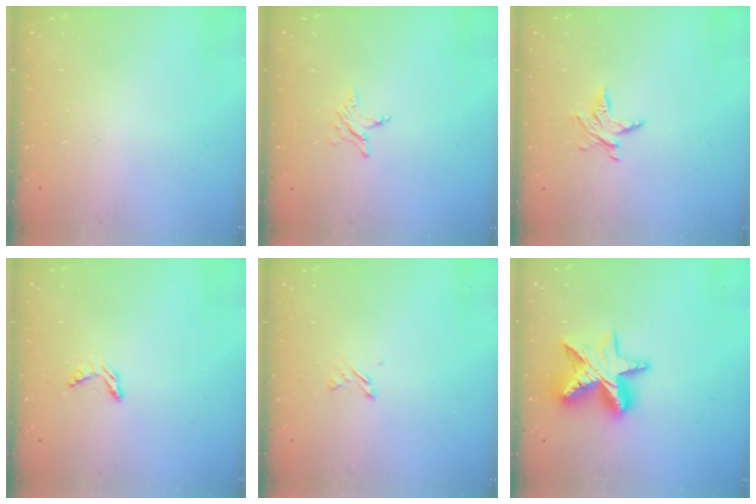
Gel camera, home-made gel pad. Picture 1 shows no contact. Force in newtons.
{"total": 2.9, "press": 2.9, "slide": 0.3}
{"total": 5.2, "press": 5.2, "slide": 0.5}
{"total": 4.6, "press": 4.6, "slide": 0.3}
{"total": 1.7, "press": 1.7, "slide": 0.3}
{"total": 12.5, "press": 12.4, "slide": 1.1}